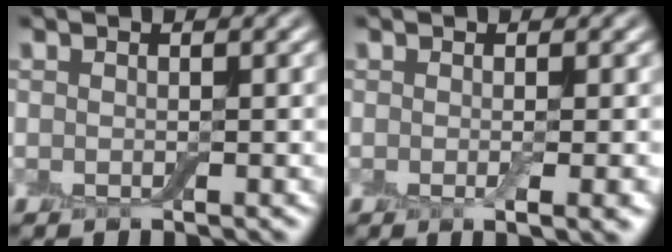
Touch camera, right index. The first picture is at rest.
{"total": 2.3, "force": [-0.3, 0.5, 2.2], "torque": [-0.029, -0.005, -0.005]}